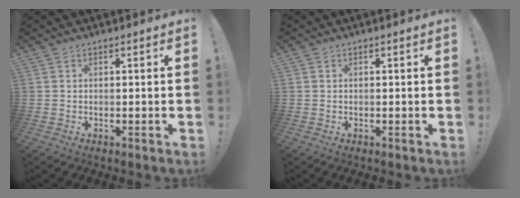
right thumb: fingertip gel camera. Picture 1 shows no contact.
{"total": 0.5, "force": [0.3, 0.1, -0.4], "torque": [0.006, 0.002, 0.006]}